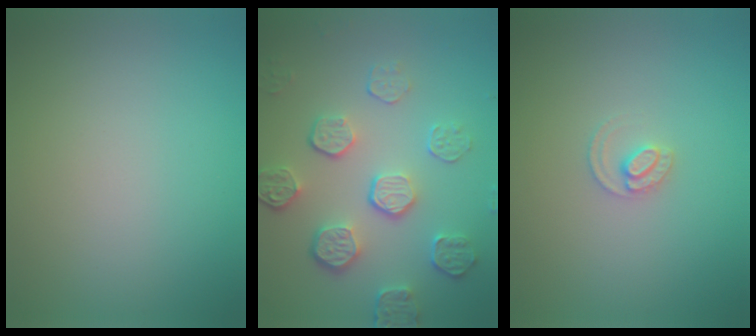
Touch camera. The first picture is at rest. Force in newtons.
{"total": 5.3, "press": 3.8, "slide": 3.7}
{"total": 1.5, "press": 1.5, "slide": 0.2}